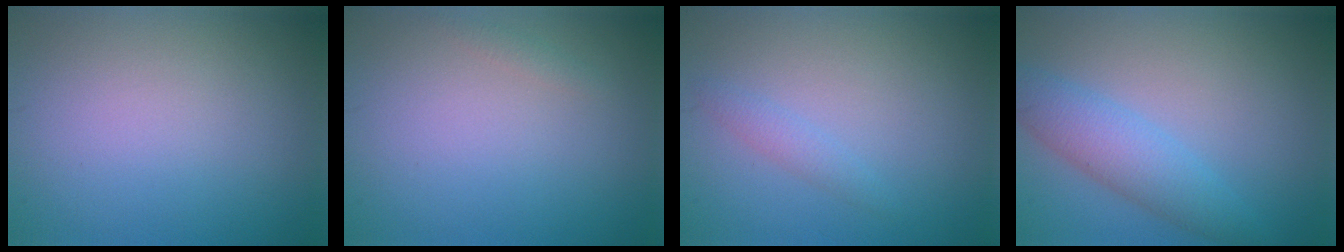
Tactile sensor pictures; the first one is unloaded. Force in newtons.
{"total": 0.6, "press": 0.6, "slide": 0.0}
{"total": 1.1, "press": 1.1, "slide": 0.1}
{"total": 3.8, "press": 3.8, "slide": 0.1}